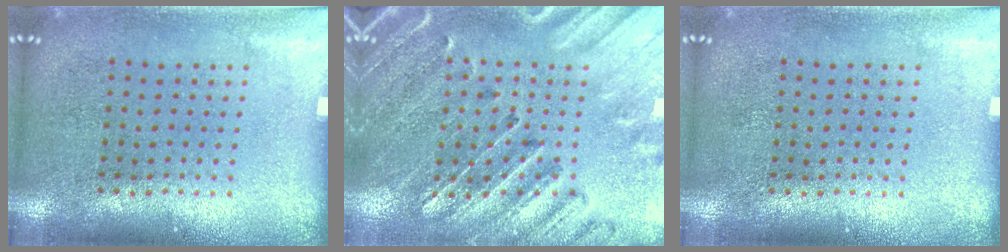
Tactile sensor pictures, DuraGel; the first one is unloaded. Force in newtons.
{"total": 2.9, "press": 2.7, "slide": 0.9}
{"total": 0.0}